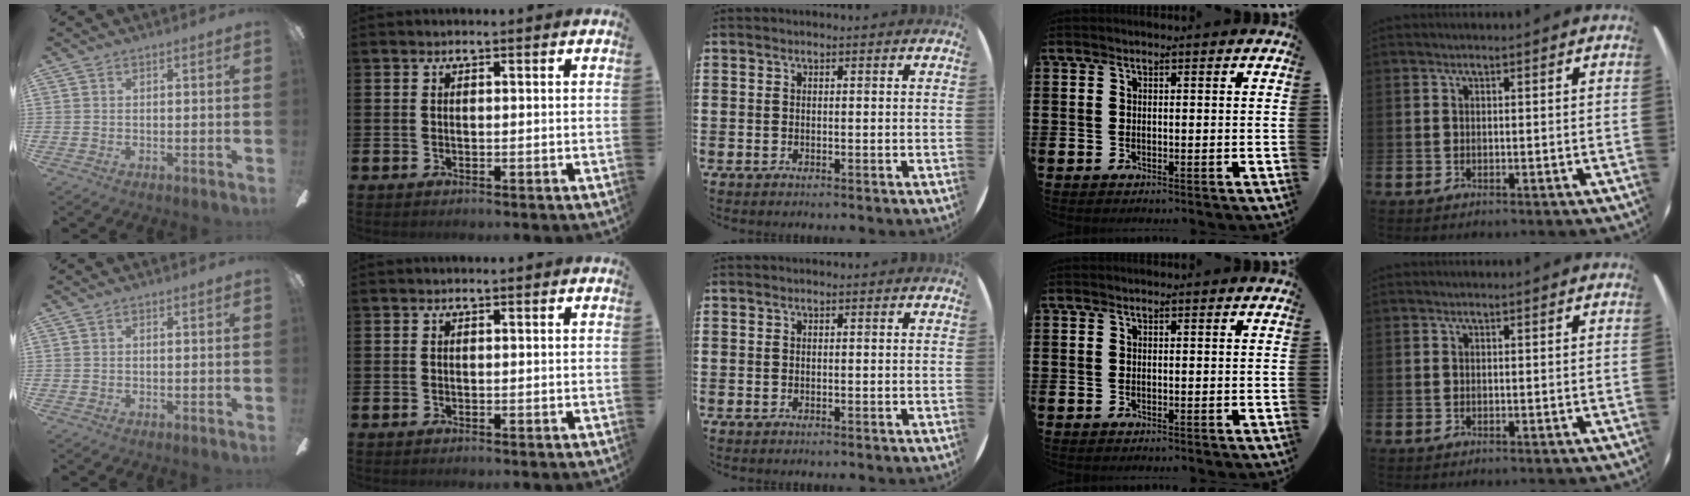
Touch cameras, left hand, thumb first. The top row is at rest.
{}